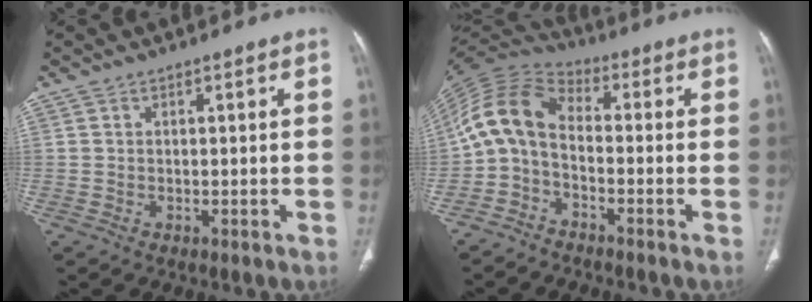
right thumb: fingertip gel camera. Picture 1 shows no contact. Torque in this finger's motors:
{"motor_torque": [1.10, 1.90, 1.40, -0.95, 0.29]}